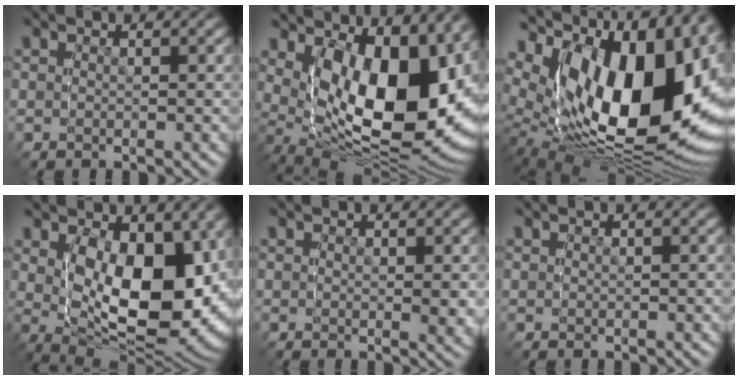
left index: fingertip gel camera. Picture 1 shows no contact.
{"total": 18.2, "force": [0.3, 11.0, 14.5], "torque": [-0.251, -0.044, 0.017]}
{"total": 22.9, "force": [-1.4, 13.7, 18.3], "torque": [-0.328, -0.039, -0.003]}
{"total": 14.4, "force": [-0.4, 8.0, 11.9], "torque": [-0.209, -0.052, 0.013]}
{"total": 1.1, "force": [0.5, 0.0, 0.9], "torque": [-0.006, -0.004, 0.007]}
{"total": 0.0}